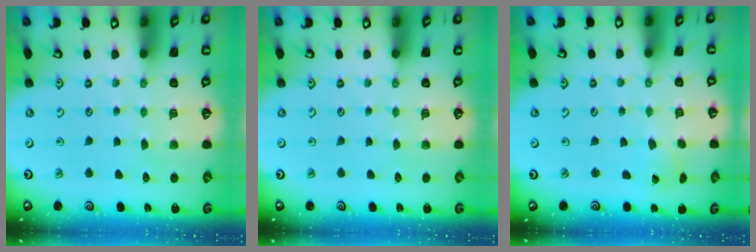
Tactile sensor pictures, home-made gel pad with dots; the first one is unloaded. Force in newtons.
{"total": 0.0}
{"total": 2.1, "press": 2.1, "slide": 0.1}